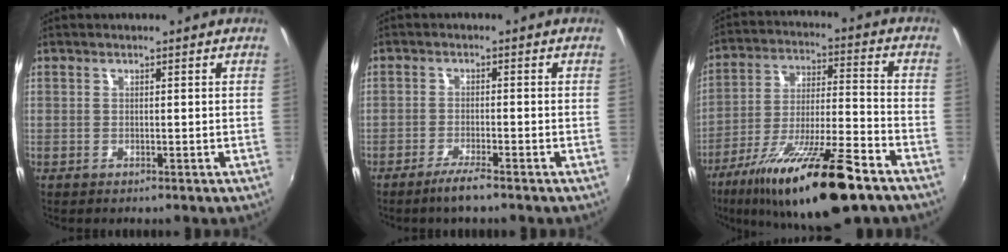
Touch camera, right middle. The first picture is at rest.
{"total": 3.6, "force": [-2.8, 0.0, 2.2], "torque": [-0.060, -0.007, -0.056]}
{"total": 22.1, "force": [-14.8, 3.9, 16.0], "torque": [-0.289, -0.034, -0.246]}